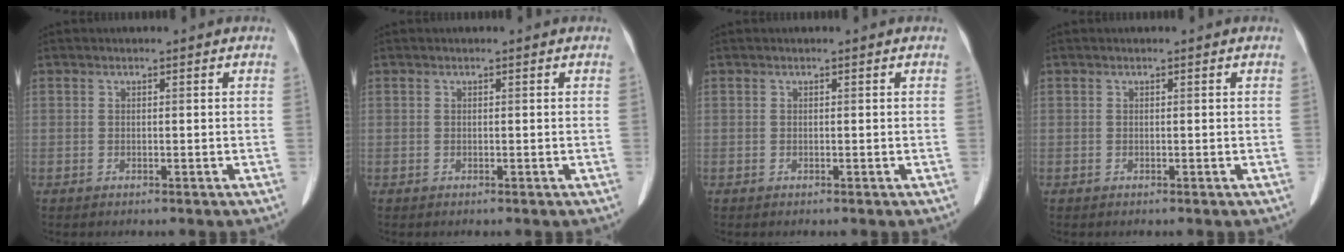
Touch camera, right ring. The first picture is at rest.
{"total": 0.0}
{"total": 0.0}
{"total": 0.0}